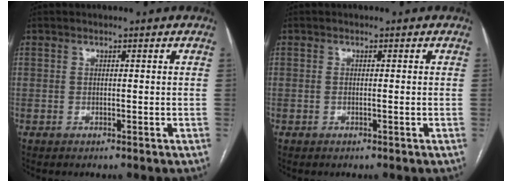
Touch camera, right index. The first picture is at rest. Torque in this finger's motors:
{"motor_torque": [0.07, 0.12, -0.03, -0.01]}